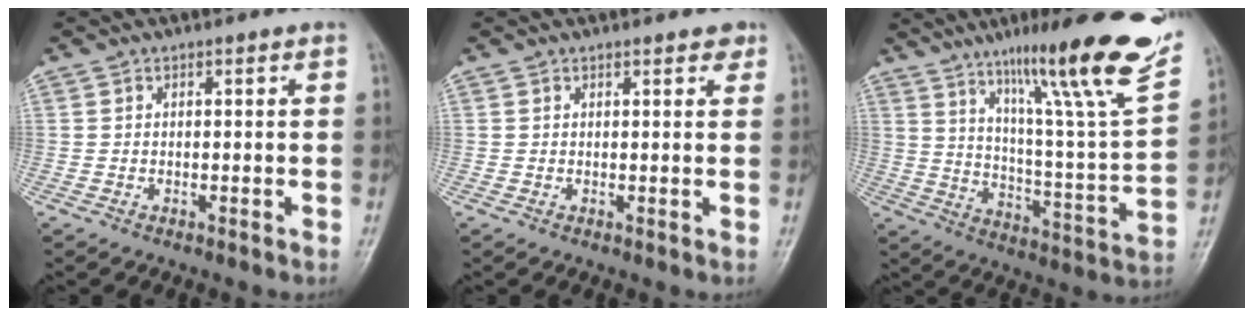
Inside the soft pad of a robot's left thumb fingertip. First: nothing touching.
{"total": 1.9, "force": [1.4, 0.9, 1.0], "torque": [0.000, -0.005, 0.013]}
{"total": 26.5, "force": [15.9, 3.3, 21.0], "torque": [-0.293, -0.052, 0.247]}